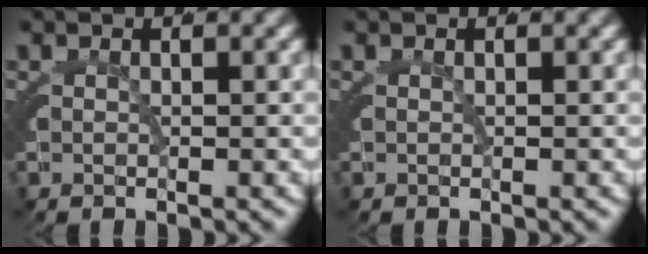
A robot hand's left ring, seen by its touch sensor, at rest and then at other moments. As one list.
[{"total": 0.0}]